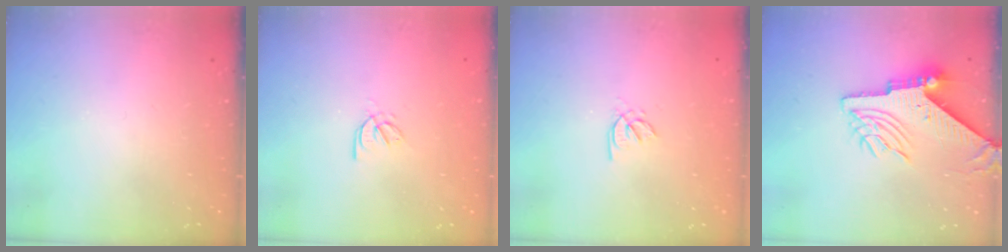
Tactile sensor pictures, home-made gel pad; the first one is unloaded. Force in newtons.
{"total": 2.9, "press": 2.8, "slide": 0.8}
{"total": 1.8, "press": 1.8, "slide": 0.5}
{"total": 9.5, "press": 9.4, "slide": 1.3}